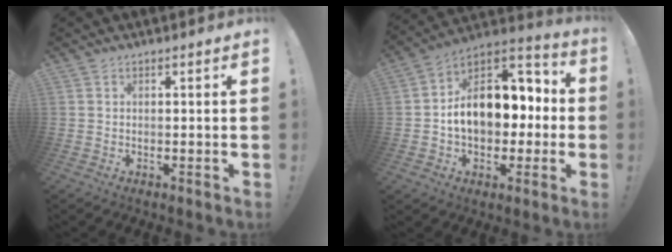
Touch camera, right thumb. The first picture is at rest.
{"total": 16.0, "force": [0.1, 11.8, 10.9], "torque": [-0.147, 0.007, 0.014]}